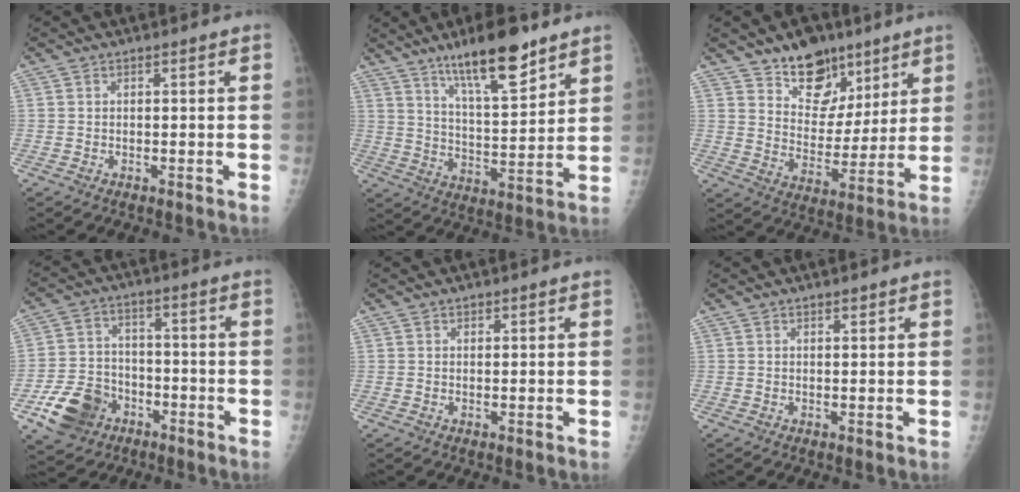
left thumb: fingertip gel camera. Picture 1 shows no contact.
{"total": 14.7, "force": [9.9, 3.7, 10.2], "torque": [-0.149, -0.060, 0.172]}
{"total": 13.3, "force": [9.1, 8.3, 5.0], "torque": [-0.036, -0.057, 0.156]}
{"total": 11.2, "force": [-5.4, 8.7, 4.6], "torque": [-0.068, 0.031, -0.093]}
{"total": 0.7, "force": [0.5, 0.4, 0.2], "torque": [0.002, -0.003, 0.006]}
{"total": 1.0, "force": [0.8, 0.3, 0.6], "torque": [-0.007, -0.005, 0.013]}